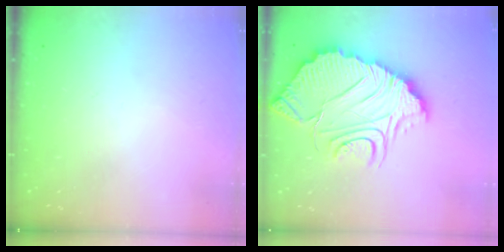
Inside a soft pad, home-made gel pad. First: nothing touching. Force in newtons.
{"total": 16.6, "press": 16.5, "slide": 1.4}